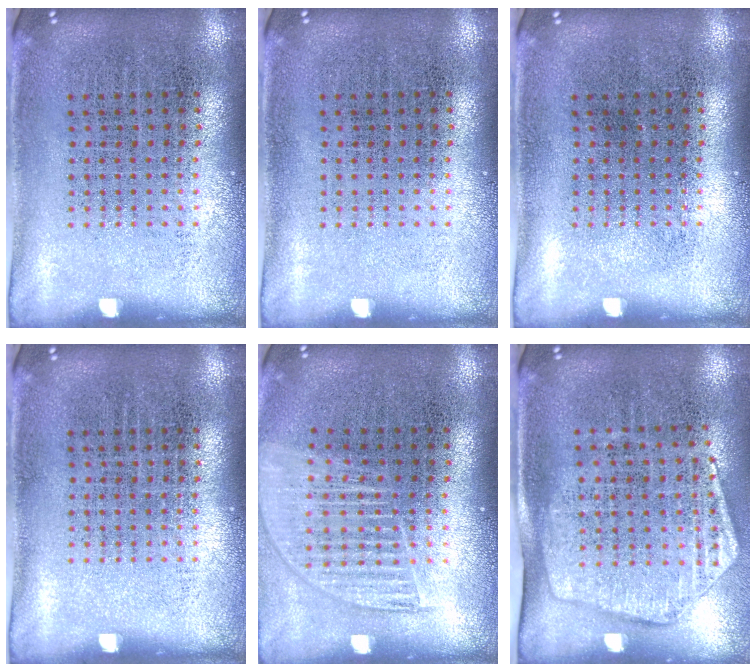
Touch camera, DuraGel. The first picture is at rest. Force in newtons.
{"total": 0.0}
{"total": 0.0}
{"total": 0.0}
{"total": 1.4, "press": 1.3, "slide": 0.5}
{"total": 1.8, "press": 1.5, "slide": 1.0}